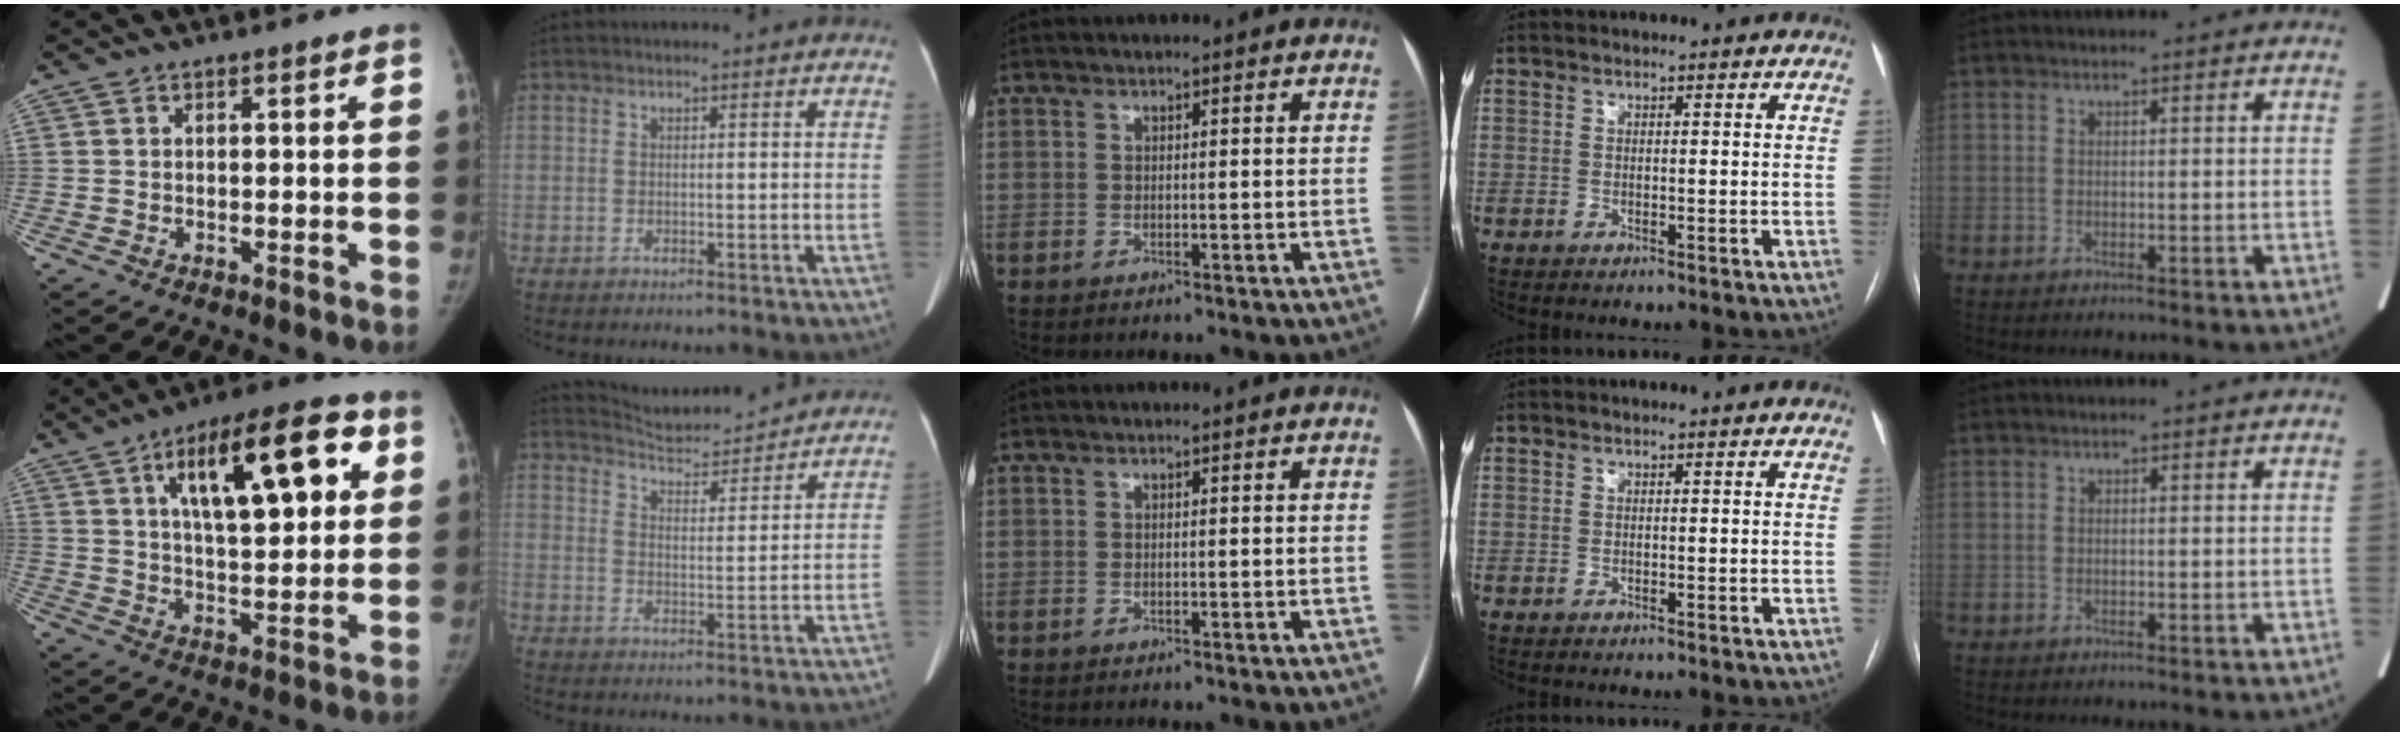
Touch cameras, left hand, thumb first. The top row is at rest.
{"thumb": {"total": 20.1, "force": [7.5, 7.7, 16.9], "torque": [-0.220, -0.010, 0.113]}, "index": {"total": 11.1, "force": [11.0, 0.8, 1.5], "torque": [-0.030, 0.009, 0.158]}}